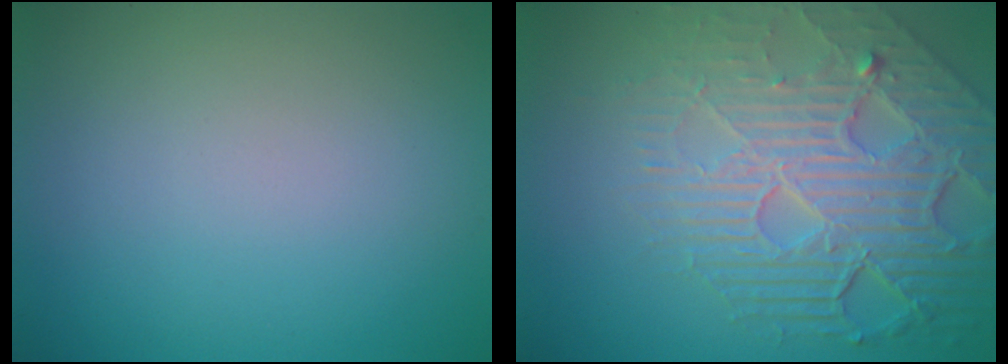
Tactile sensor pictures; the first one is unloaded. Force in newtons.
{"total": 8.6, "press": 5.8, "slide": 6.4}